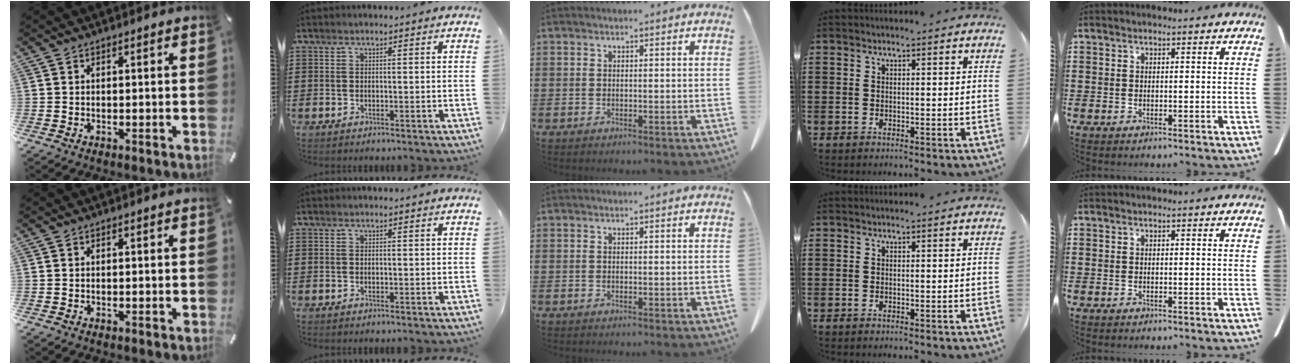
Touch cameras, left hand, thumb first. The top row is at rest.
{}